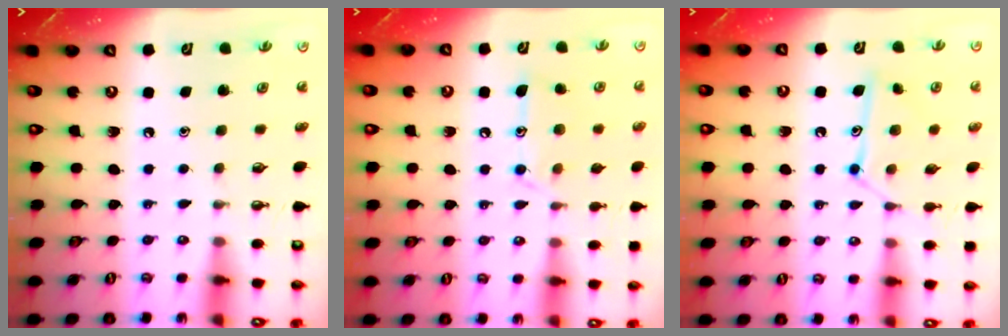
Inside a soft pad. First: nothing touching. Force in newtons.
{"total": 12.5, "press": 12.5, "slide": 0.8}
{"total": 11.8, "press": 11.8, "slide": 0.2}